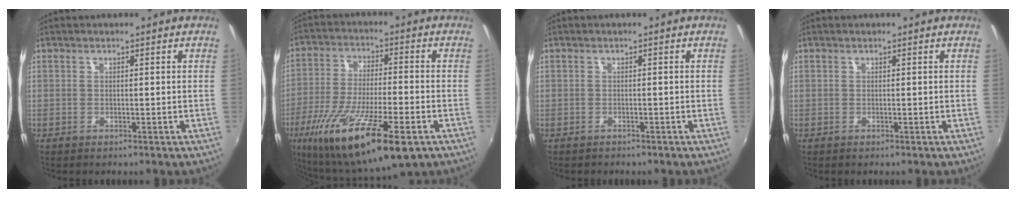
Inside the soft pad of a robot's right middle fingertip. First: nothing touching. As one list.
[{"total": 21.8, "force": [-10.9, 5.6, 18.0], "torque": [-0.352, -0.067, -0.188]}, {"total": 0.9, "force": [-0.8, 0.4, 0.0], "torque": [-0.006, -0.001, -0.011]}, {"total": 0.0}]